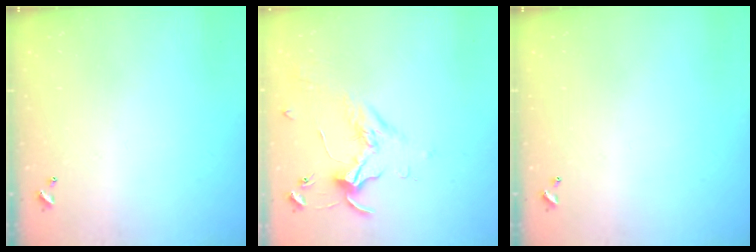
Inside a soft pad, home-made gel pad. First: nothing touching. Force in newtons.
{"total": 1.8, "press": 1.8, "slide": 0.4}
{"total": 0.0}